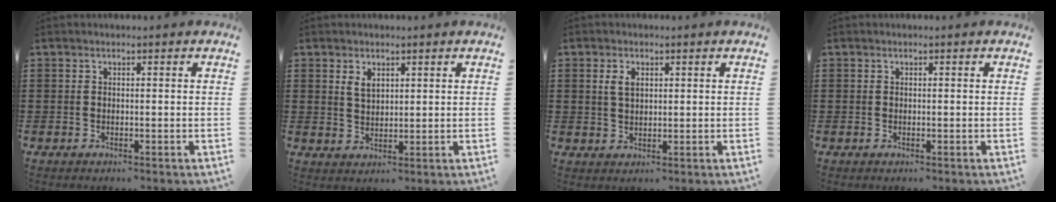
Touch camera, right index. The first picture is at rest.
{"total": 2.5, "force": [1.4, 1.5, 1.4], "torque": [-0.033, 0.003, 0.026]}
{"total": 2.6, "force": [0.9, 1.5, 2.0], "torque": [-0.043, 0.006, 0.015]}
{"total": 0.0}